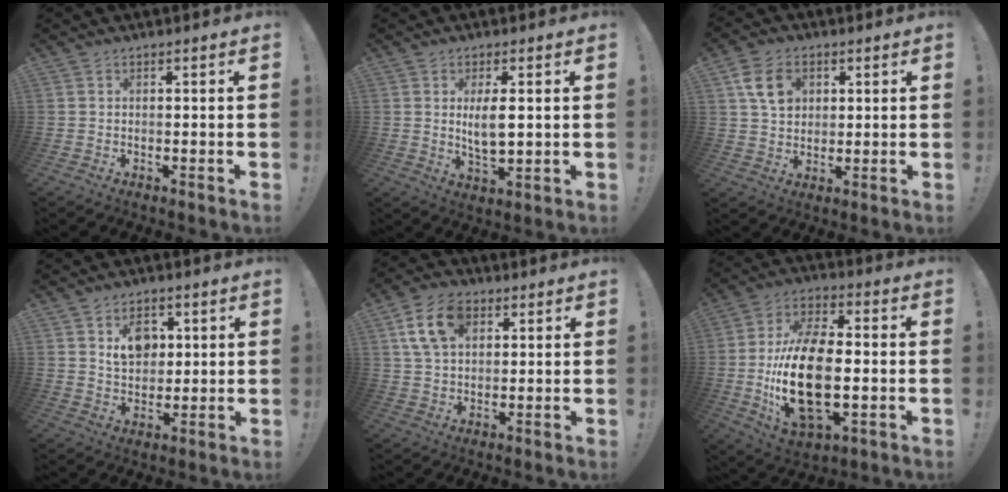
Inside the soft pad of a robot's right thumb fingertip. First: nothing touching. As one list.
[{"total": 6.4, "force": [1.3, 2.5, 5.8], "torque": [-0.097, -0.015, 0.013]}, {"total": 10.0, "force": [3.5, 7.4, 5.7], "torque": [-0.099, 0.003, 0.068]}, {"total": 8.1, "force": [3.1, 6.3, 4.0], "torque": [-0.052, -0.011, 0.056]}, {"total": 12.1, "force": [4.5, 7.9, 7.9], "torque": [-0.152, 0.004, 0.086]}, {"total": 22.4, "force": [-2.8, 12.3, 18.6], "torque": [-0.369, 0.004, -0.043]}]